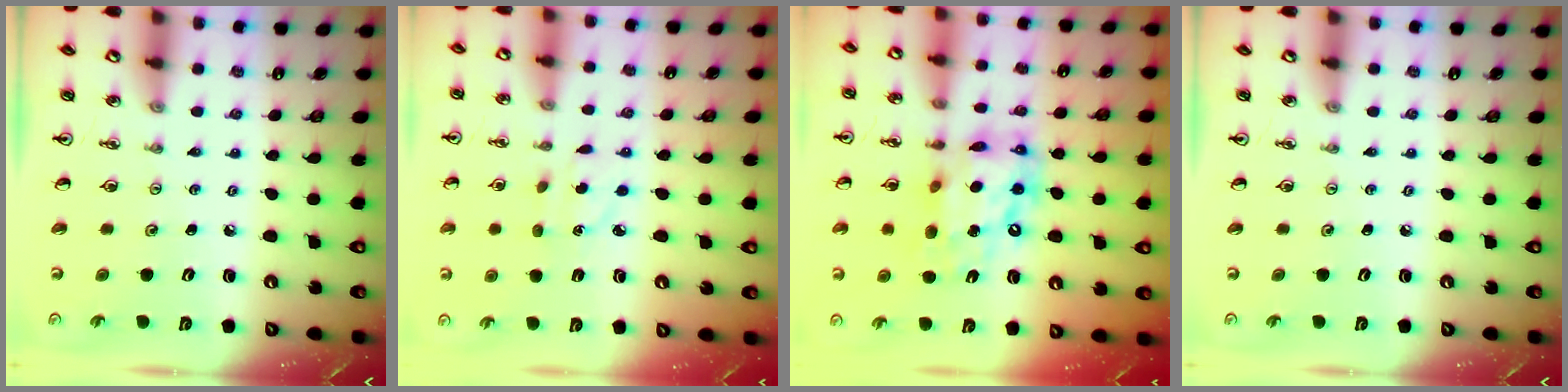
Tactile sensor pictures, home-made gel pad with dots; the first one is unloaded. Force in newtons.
{"total": 3.8, "press": 3.8, "slide": 0.7}
{"total": 14.6, "press": 14.5, "slide": 1.1}
{"total": 0.0}